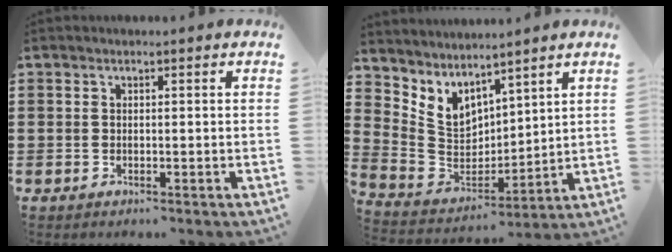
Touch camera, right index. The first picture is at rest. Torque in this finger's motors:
{"motor_torque": [0.60, 0.54, 0.23, 0.09]}